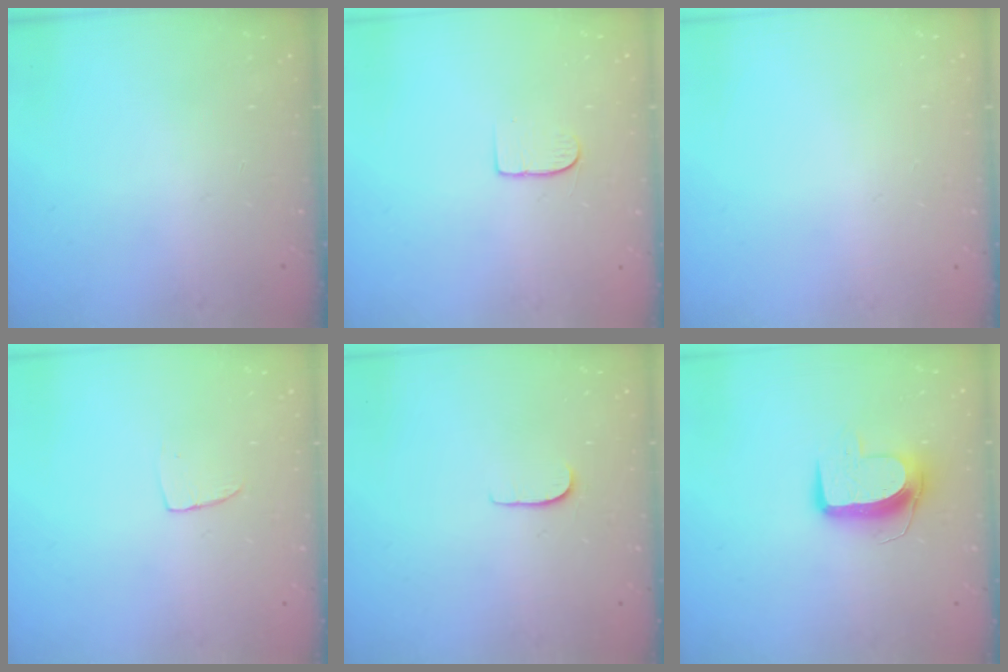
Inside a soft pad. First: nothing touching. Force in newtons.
{"total": 5.4, "press": 5.4, "slide": 0.4}
{"total": 0.0}
{"total": 4.0, "press": 4.0, "slide": 0.3}
{"total": 4.2, "press": 4.2, "slide": 0.4}
{"total": 10.3, "press": 10.3, "slide": 0.2}